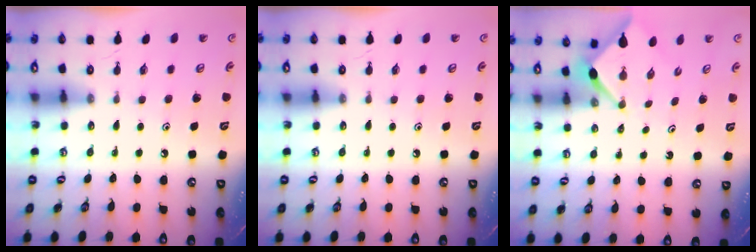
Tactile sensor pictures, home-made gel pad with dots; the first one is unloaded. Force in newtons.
{"total": 0.0}
{"total": 2.5, "press": 2.5, "slide": 0.3}